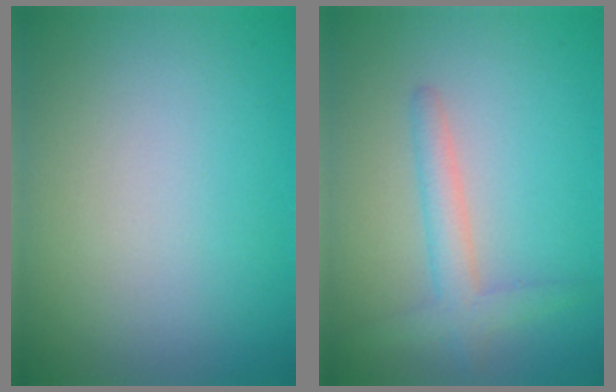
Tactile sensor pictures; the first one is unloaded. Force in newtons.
{"total": 2.7, "press": 2.7, "slide": 0.2}